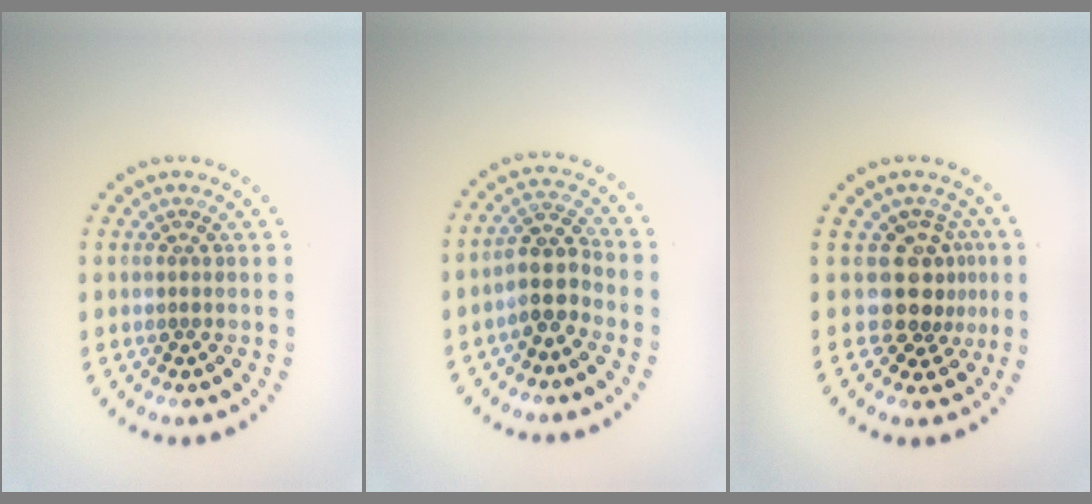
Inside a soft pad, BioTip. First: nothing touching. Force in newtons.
{"total": 2.9, "press": 2.5, "slide": 1.5}
{"total": 3.5, "press": 2.6, "slide": 2.3}